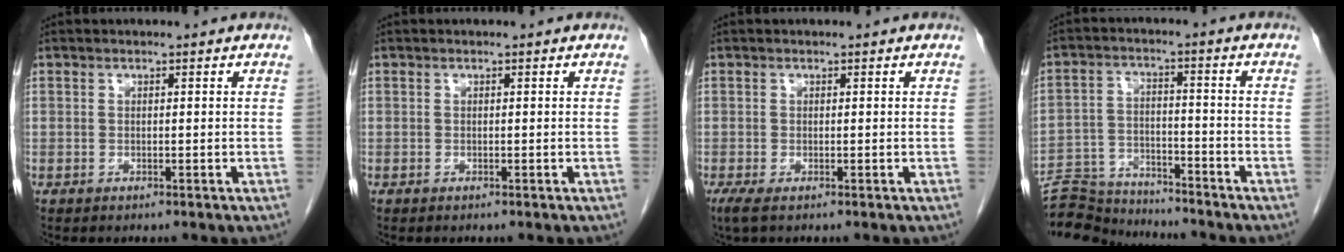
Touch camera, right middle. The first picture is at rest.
{"total": 0.0}
{"total": 1.4, "force": [-0.7, 0.1, 1.2], "torque": [-0.033, -0.010, -0.012]}
{"total": 12.0, "force": [-11.7, 2.2, 1.9], "torque": [-0.031, 0.014, -0.196]}